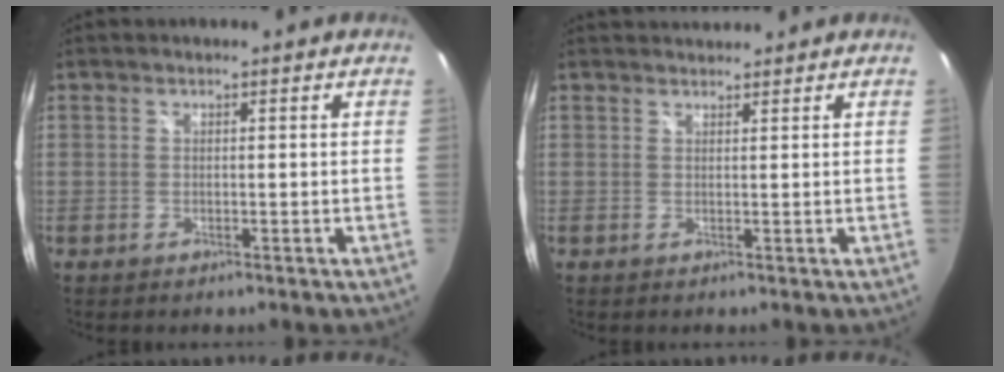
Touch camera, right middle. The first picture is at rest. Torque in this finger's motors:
{"motor_torque": [-0.64, -0.78, -0.05, 0.00]}